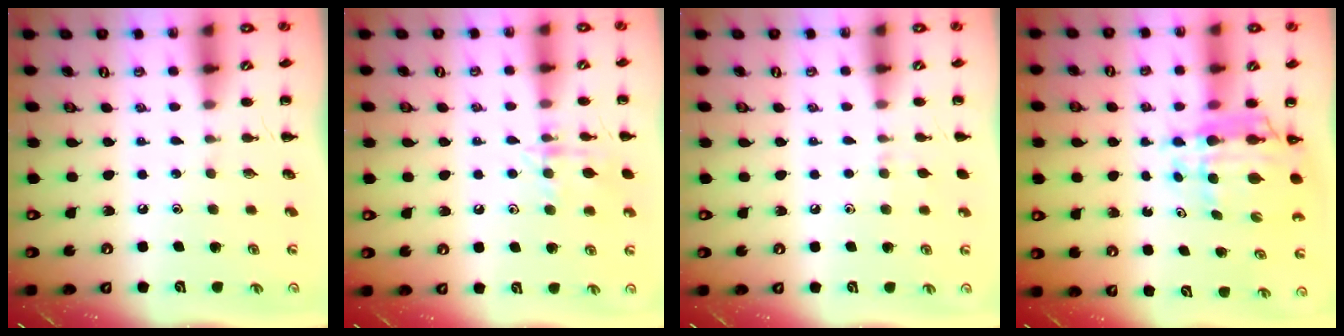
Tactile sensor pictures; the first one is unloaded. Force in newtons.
{"total": 10.2, "press": 10.2, "slide": 0.6}
{"total": 5.8, "press": 5.4, "slide": 2.3}
{"total": 9.1, "press": 8.4, "slide": 3.5}